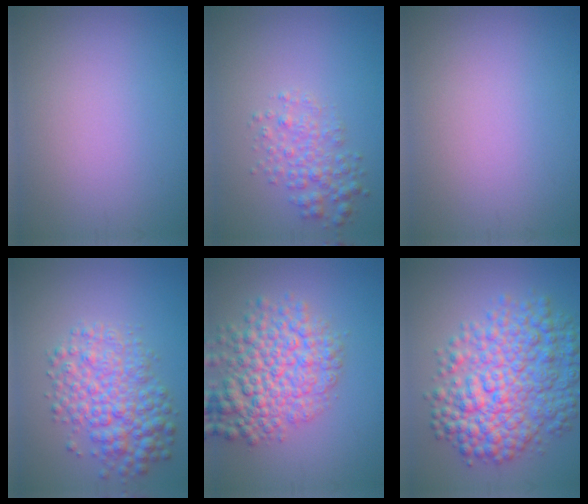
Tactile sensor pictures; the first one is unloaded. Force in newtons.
{"total": 2.8, "press": 2.8, "slide": 0.1}
{"total": 0.0}
{"total": 5.9, "press": 5.9, "slide": 0.1}
{"total": 7.3, "press": 7.3, "slide": 0.3}
{"total": 9.6, "press": 9.6, "slide": 0.1}